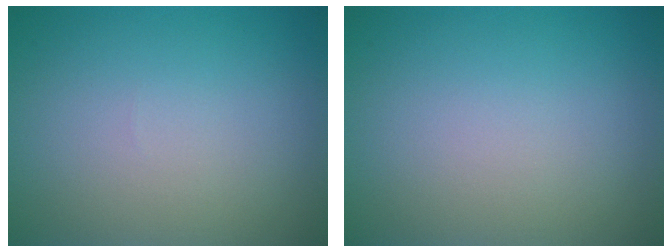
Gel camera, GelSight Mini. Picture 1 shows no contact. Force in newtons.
{"total": 0.0}